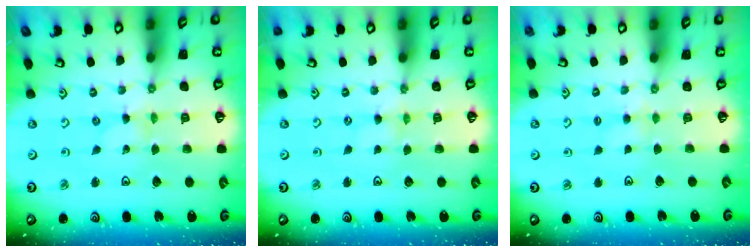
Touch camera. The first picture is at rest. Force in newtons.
{"total": 1.2, "press": 1.1, "slide": 0.3}
{"total": 2.9, "press": 2.8, "slide": 0.3}